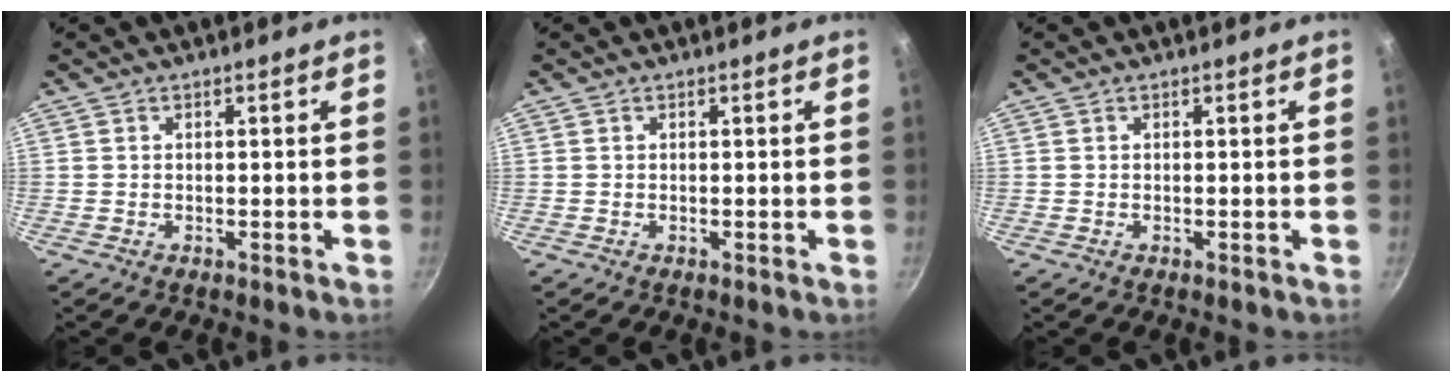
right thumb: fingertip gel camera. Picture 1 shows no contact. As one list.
[{"total": 0.0}, {"total": 0.0}]